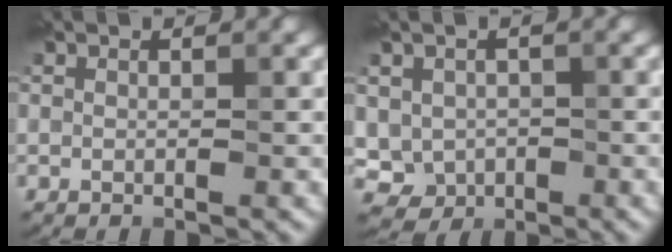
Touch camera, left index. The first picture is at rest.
{"total": 4.1, "force": [-0.5, 3.6, 1.9], "torque": [-0.030, -0.010, -0.003]}